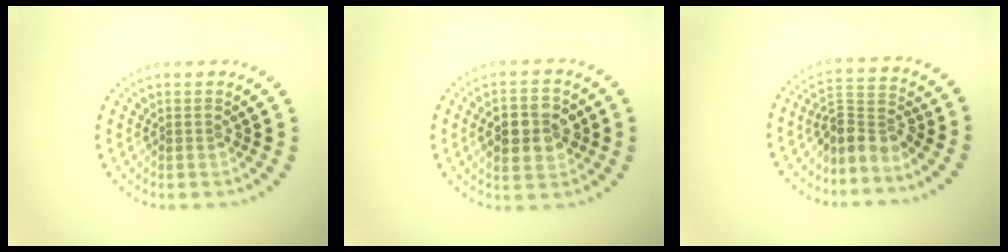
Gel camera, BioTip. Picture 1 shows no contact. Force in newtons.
{"total": 4.6, "press": 4.6, "slide": 0.1}
{"total": 3.3, "press": 2.3, "slide": 2.3}